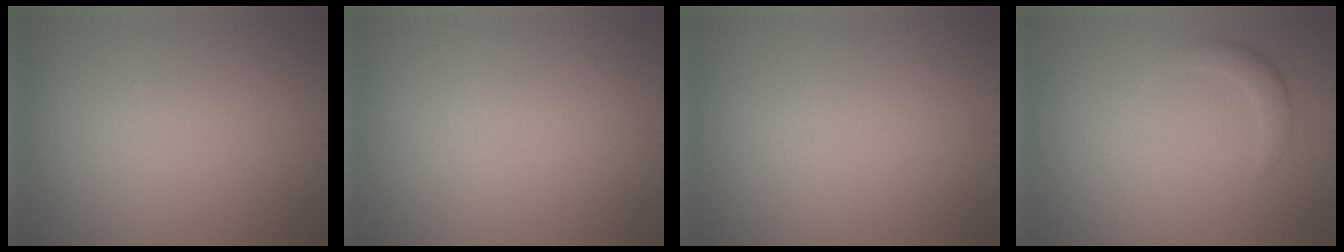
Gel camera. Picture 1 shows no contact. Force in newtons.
{"total": 0.0}
{"total": 0.0}
{"total": 1.6, "press": 1.6, "slide": 0.1}